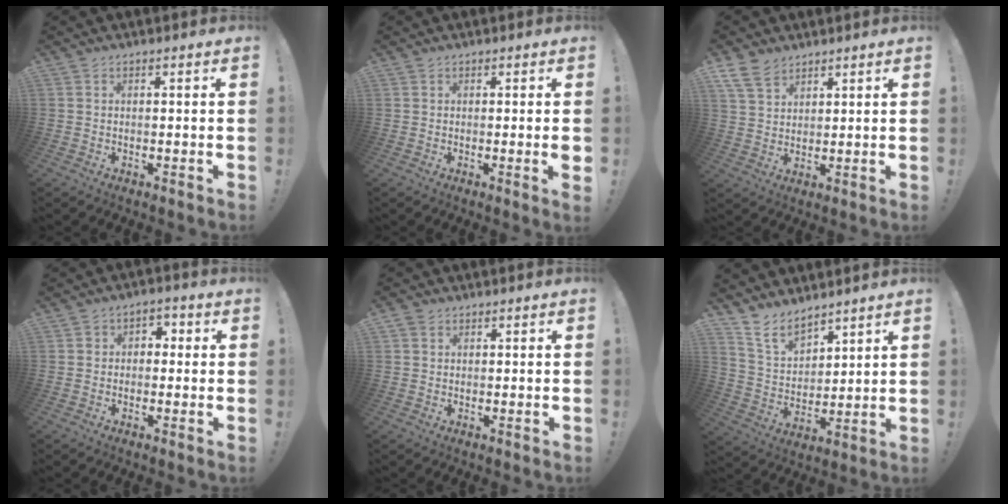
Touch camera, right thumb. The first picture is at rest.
{"total": 2.2, "force": [0.0, -0.3, 2.2], "torque": [-0.030, -0.006, -0.002]}
{"total": 7.3, "force": [5.5, 3.9, 2.8], "torque": [-0.055, -0.025, 0.109]}
{"total": 3.7, "force": [-1.3, 3.2, 1.3], "torque": [-0.009, 0.014, -0.026]}
{"total": 1.3, "force": [0.8, 0.9, 0.4], "torque": [-0.002, 0.000, 0.014]}
{"total": 10.3, "force": [8.8, 4.2, 3.2], "torque": [-0.070, -0.064, 0.172]}